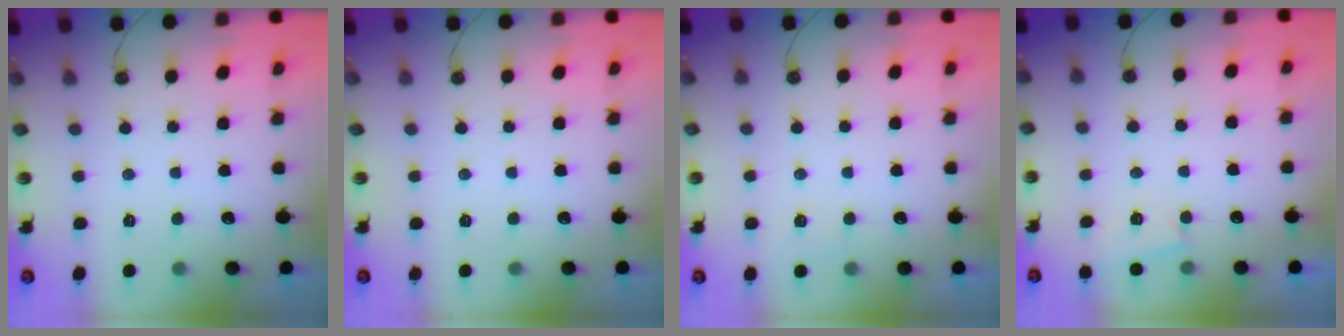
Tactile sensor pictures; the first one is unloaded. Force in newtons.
{"total": 0.0}
{"total": 2.9, "press": 2.9, "slide": 0.7}
{"total": 2.6, "press": 2.6, "slide": 0.7}